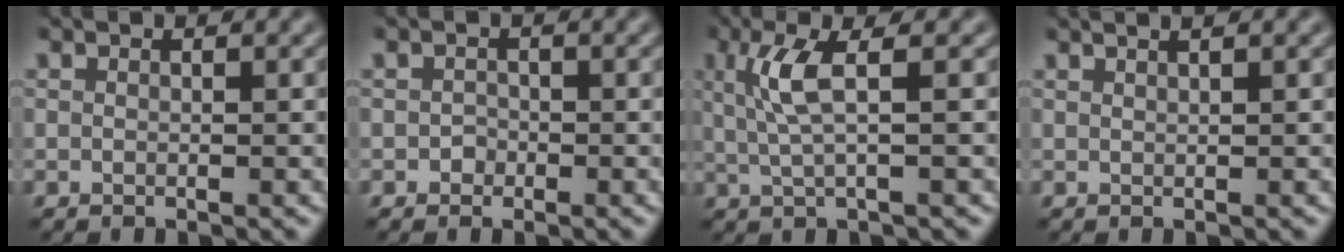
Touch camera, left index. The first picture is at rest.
{"total": 0.9, "force": [-0.4, 0.8, 0.1], "torque": [0.003, -0.001, -0.009]}
{"total": 3.6, "force": [0.8, 0.7, 3.4], "torque": [-0.077, 0.000, 0.018]}
{"total": 1.5, "force": [1.0, 0.6, 1.0], "torque": [0.001, -0.003, 0.000]}